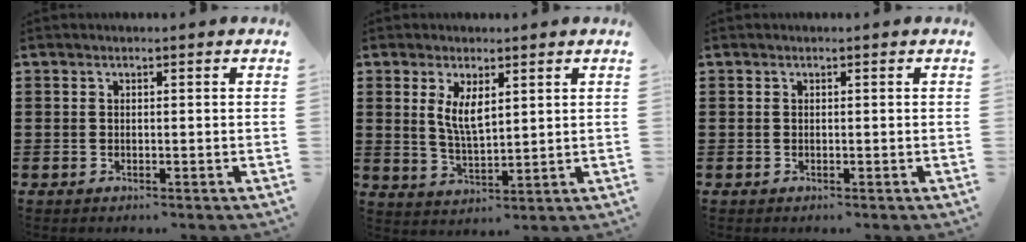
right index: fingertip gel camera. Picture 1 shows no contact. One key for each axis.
{"total": 4.6, "fx": 1.7, "fy": 1.6, "fz": 3.9, "tx": -0.074, "ty": -0.001, "tz": 0.029}
{"total": 0.0}